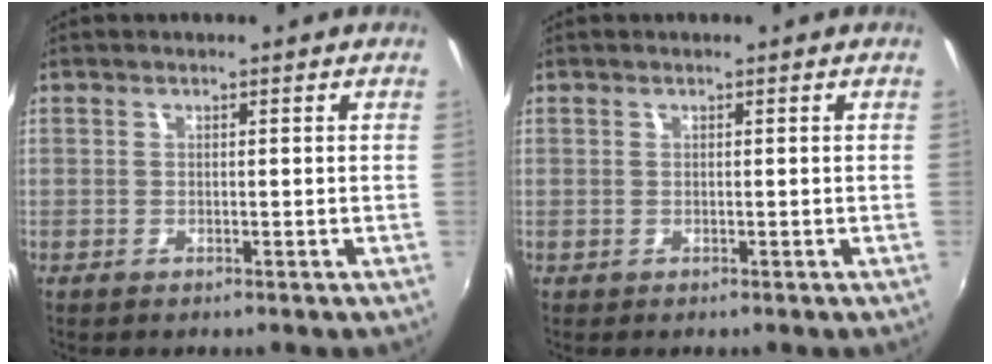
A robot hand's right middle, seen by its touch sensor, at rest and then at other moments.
{"total": 0.0}